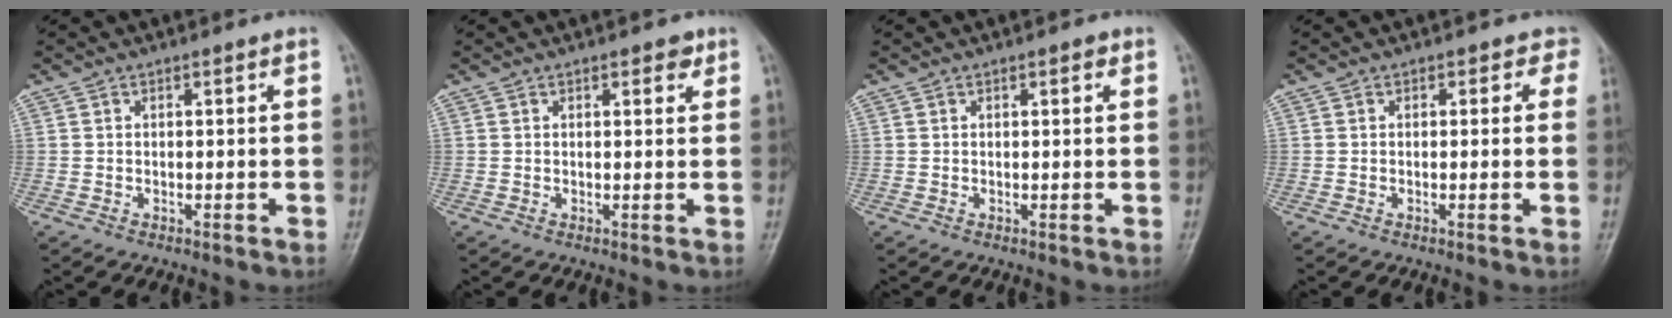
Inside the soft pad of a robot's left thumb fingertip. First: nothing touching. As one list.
[{"total": 2.1, "force": [1.2, 1.1, 1.4], "torque": [-0.007, -0.004, 0.013]}, {"total": 1.1, "force": [0.6, 0.4, 0.9], "torque": [-0.009, 0.000, 0.006]}, {"total": 2.2, "force": [1.0, 1.7, 0.9], "torque": [0.025, 0.001, -0.002]}]